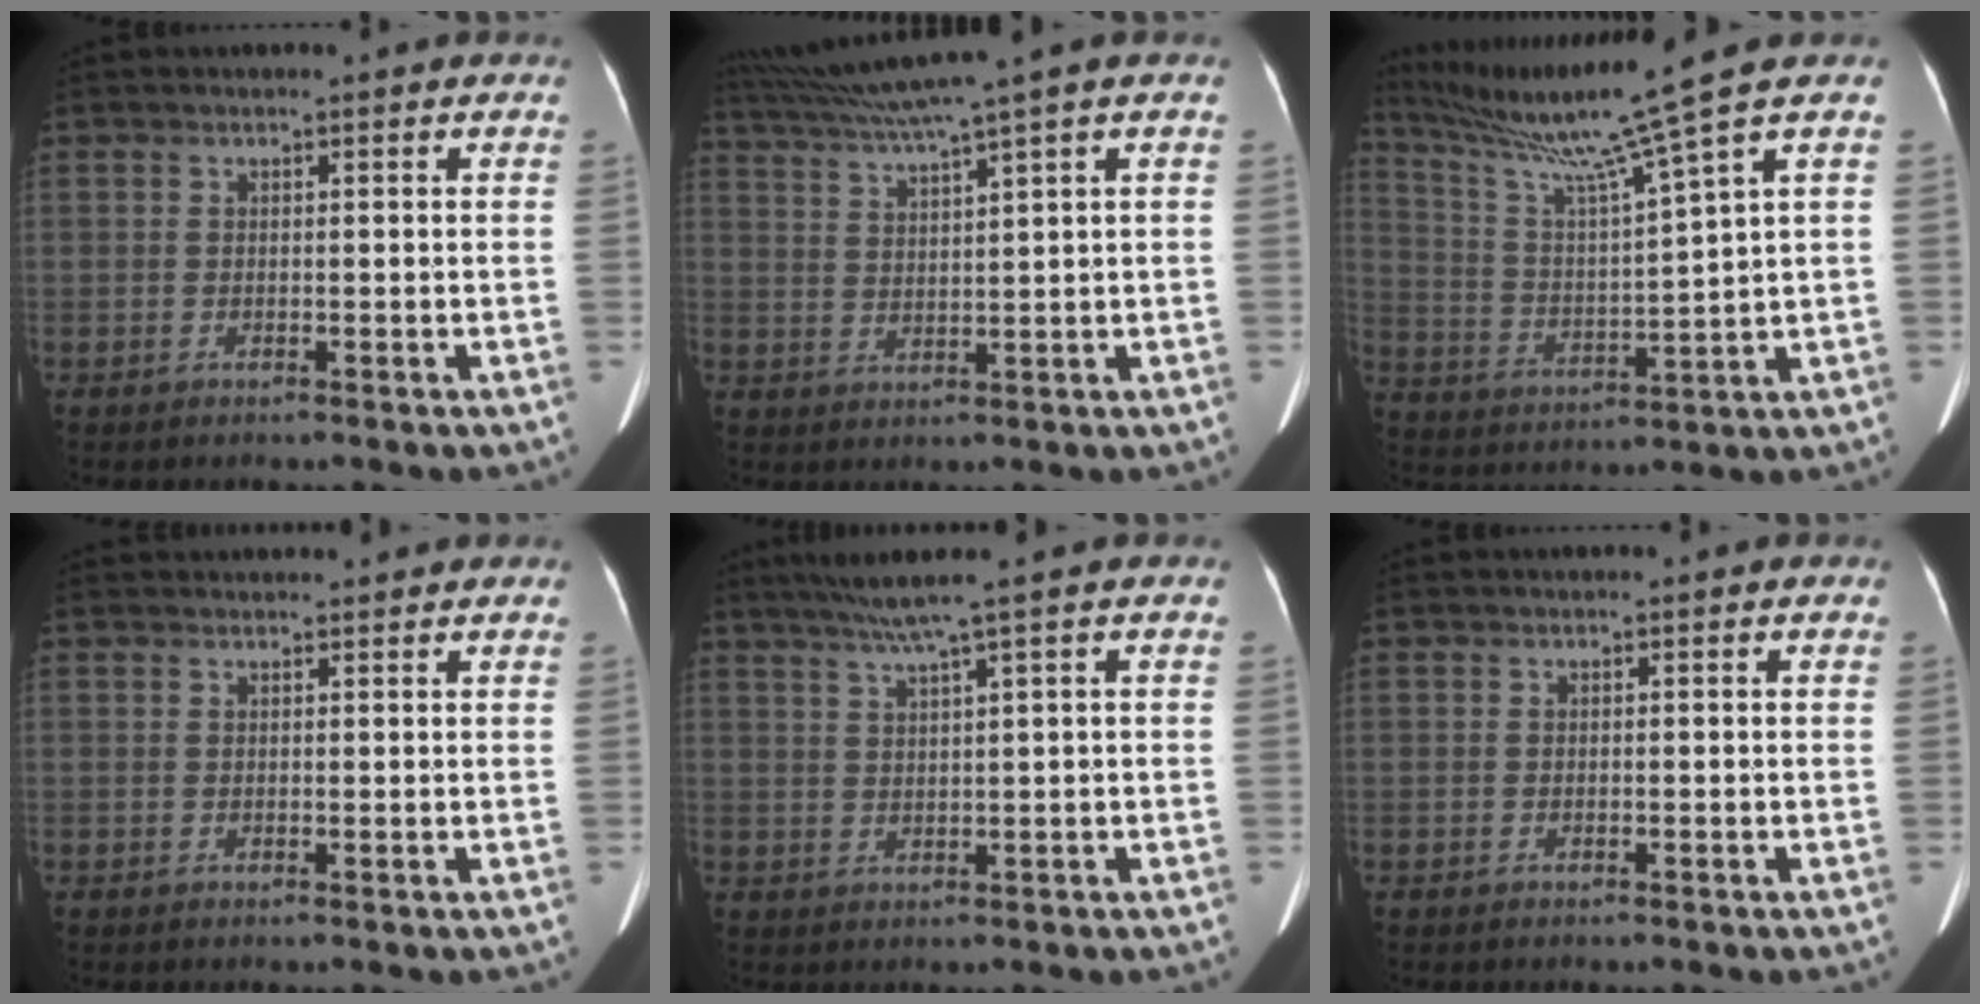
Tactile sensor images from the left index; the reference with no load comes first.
{"total": 8.4, "force": [6.5, -2.2, 4.8], "torque": [-0.087, 0.017, 0.120]}
{"total": 12.9, "force": [9.7, -3.7, 7.6], "torque": [-0.135, -0.016, 0.182]}
{"total": 4.3, "force": [4.2, 0.6, 0.8], "torque": [-0.009, 0.030, 0.052]}
{"total": 4.3, "force": [3.0, -1.4, 2.7], "torque": [-0.057, 0.006, 0.062]}
{"total": 0.0}